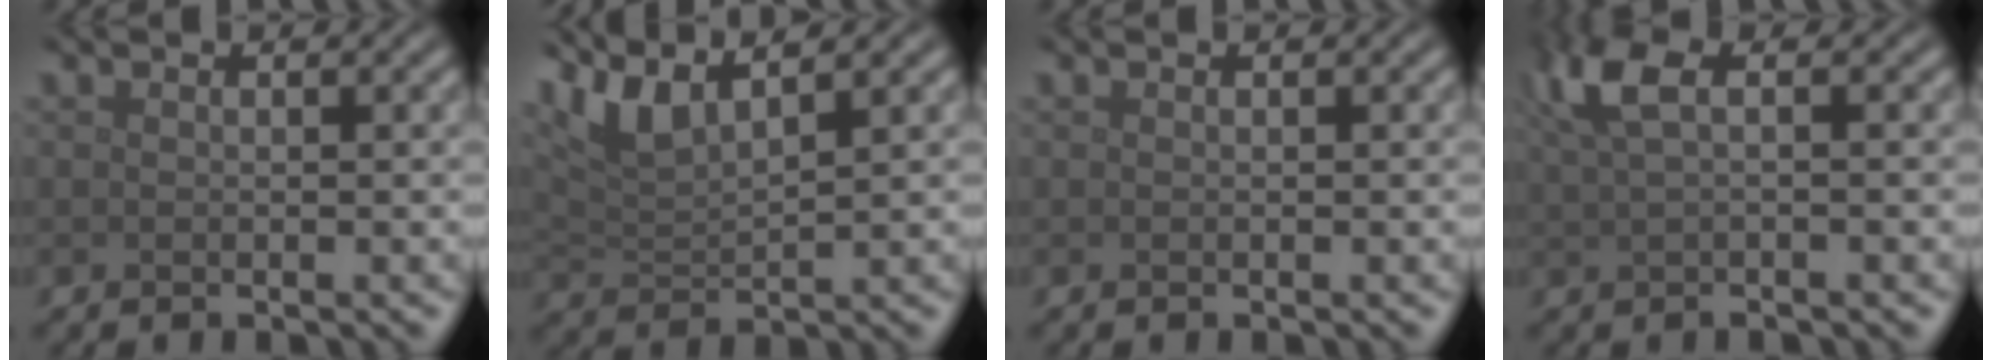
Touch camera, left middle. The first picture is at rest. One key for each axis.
{"total": 4.7, "fx": 3.7, "fy": 1.0, "fz": 2.8, "tx": -0.062, "ty": 0.011, "tz": 0.072}
{"total": 0.0}
{"total": 4.0, "fx": 1.3, "fy": 1.3, "fz": 3.6, "tx": -0.069, "ty": 0.007, "tz": 0.022}